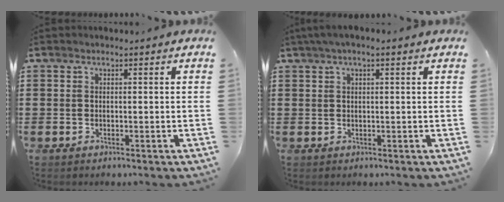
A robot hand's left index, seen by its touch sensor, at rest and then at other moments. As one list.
[{"total": 1.8, "force": [0.8, 0.2, 1.6], "torque": [-0.031, 0.002, 0.013]}]